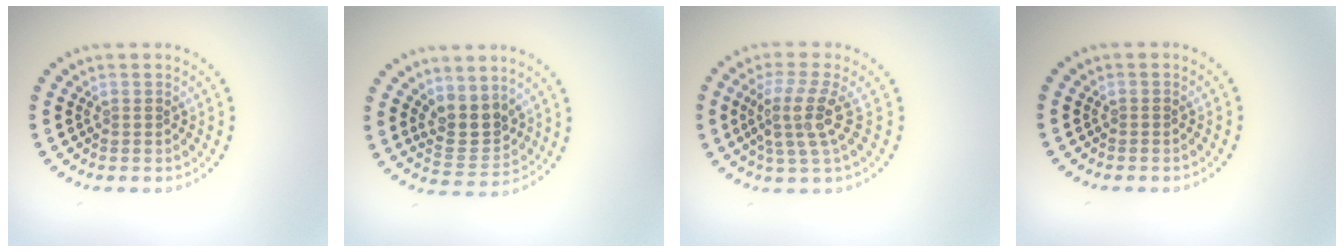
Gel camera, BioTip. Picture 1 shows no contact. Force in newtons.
{"total": 3.4, "press": 3.0, "slide": 1.6}
{"total": 3.8, "press": 2.7, "slide": 2.6}
{"total": 0.0}